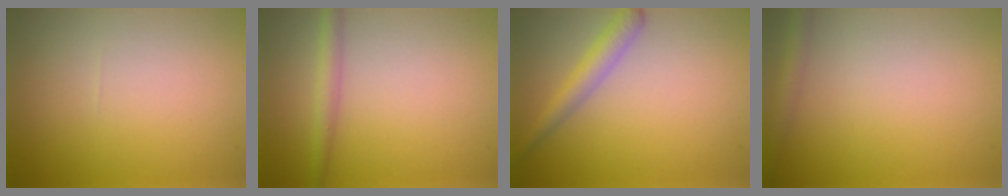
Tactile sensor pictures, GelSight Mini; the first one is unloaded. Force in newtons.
{"total": 2.0, "press": 2.0, "slide": 0.0}
{"total": 2.5, "press": 2.5, "slide": 0.1}
{"total": 1.8, "press": 1.8, "slide": 0.1}